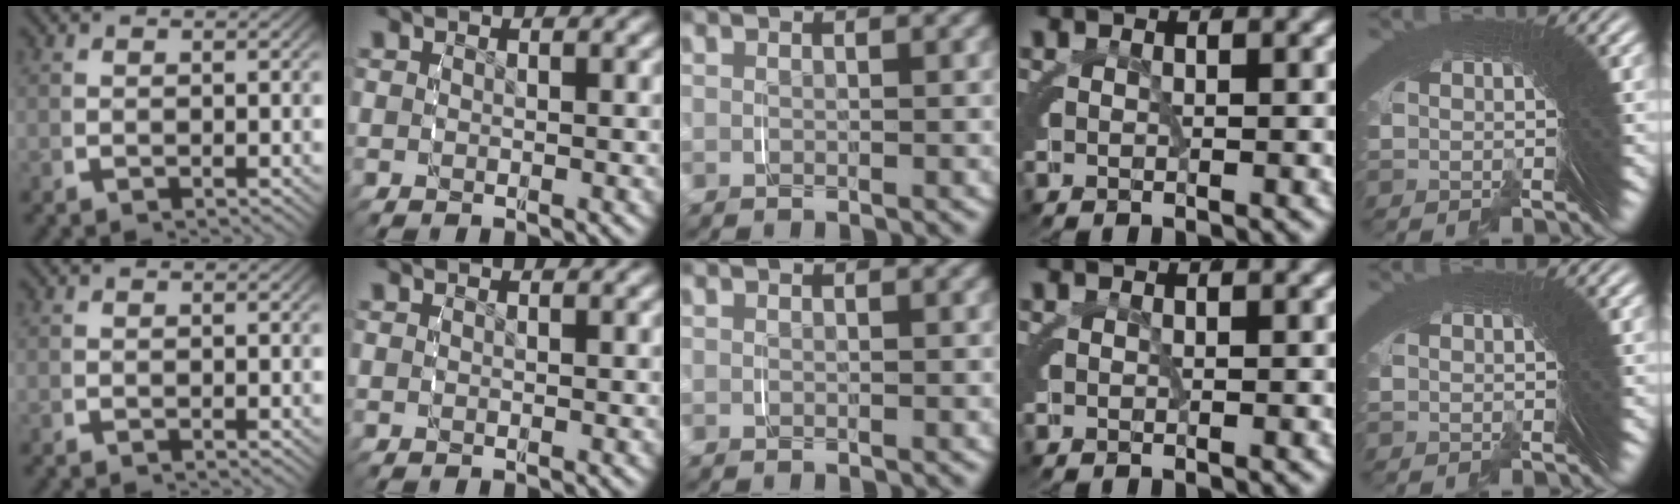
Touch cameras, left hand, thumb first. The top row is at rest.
{}